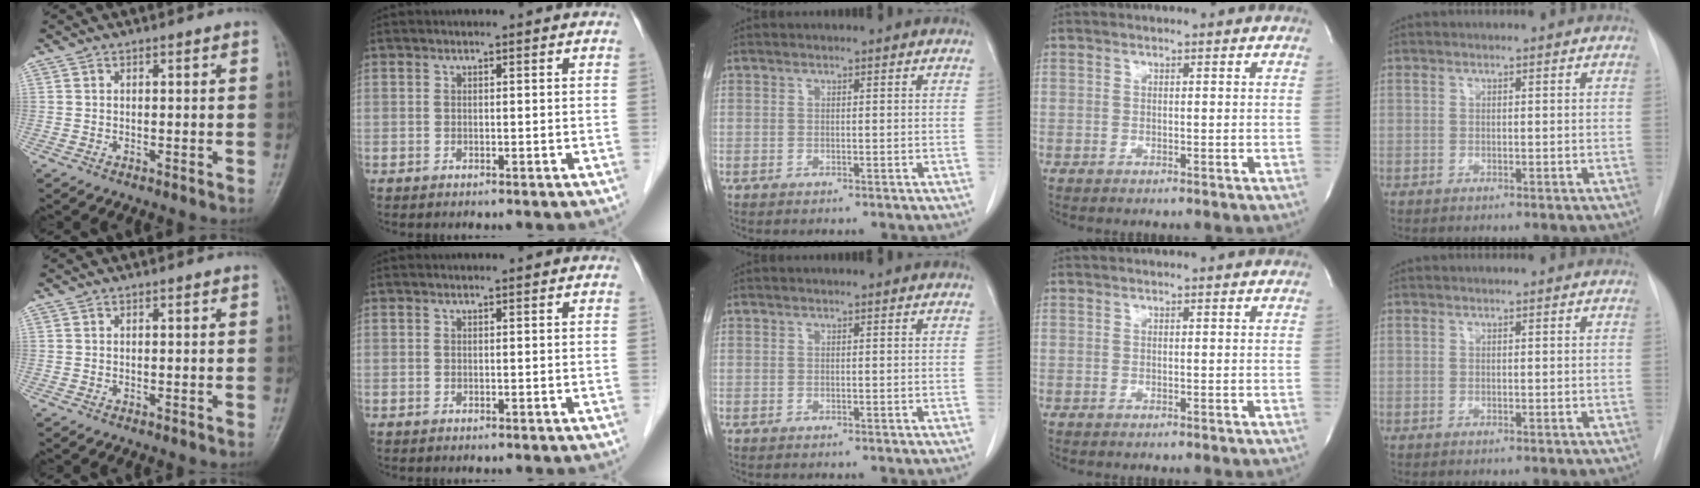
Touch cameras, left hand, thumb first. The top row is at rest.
{}